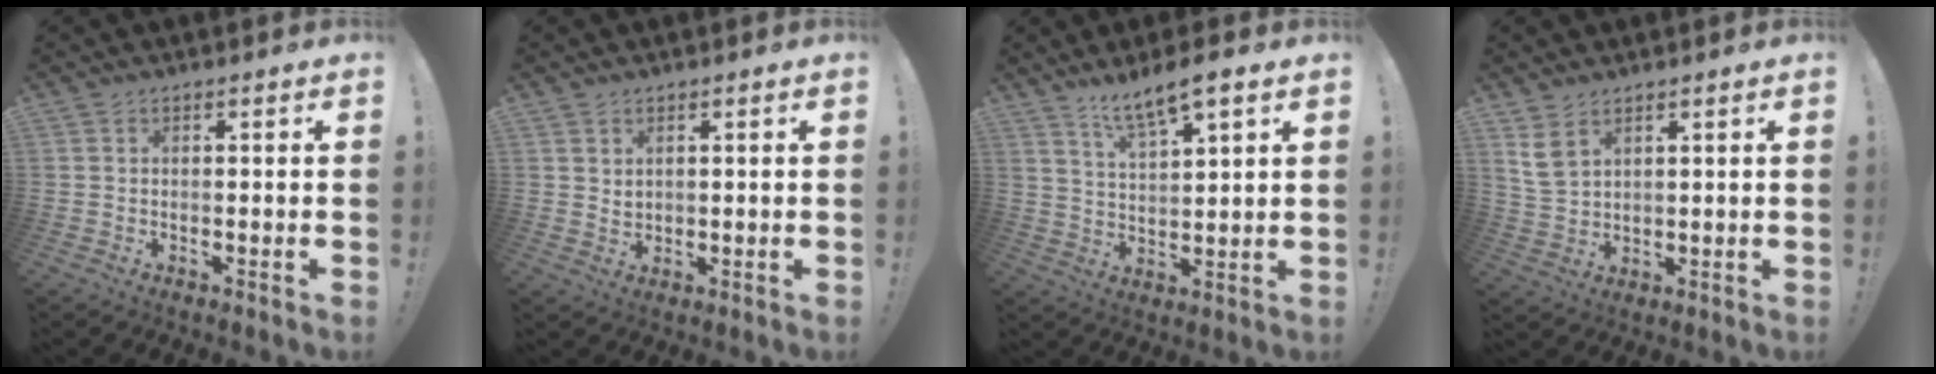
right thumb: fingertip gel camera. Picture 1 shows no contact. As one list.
[{"total": 2.2, "force": [1.4, 1.5, 0.7], "torque": [-0.004, -0.008, 0.025]}, {"total": 9.0, "force": [6.7, 2.1, 5.6], "torque": [-0.093, -0.036, 0.118]}, {"total": 6.2, "force": [3.8, 3.6, 3.4], "torque": [-0.067, -0.016, 0.074]}]